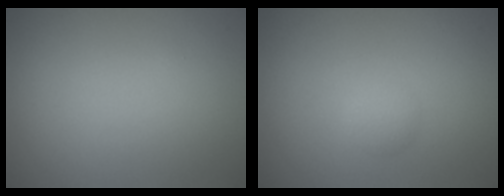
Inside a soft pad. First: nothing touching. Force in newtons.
{"total": 1.1, "press": 1.1, "slide": 0.1}